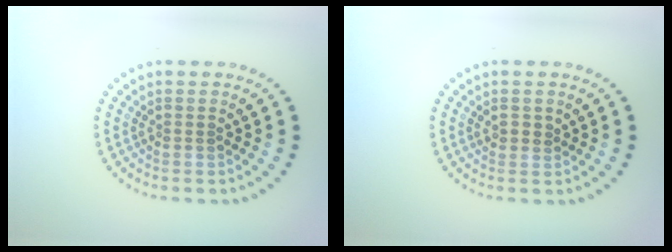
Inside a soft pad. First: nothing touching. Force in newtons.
{"total": 0.8, "press": 0.7, "slide": 0.4}